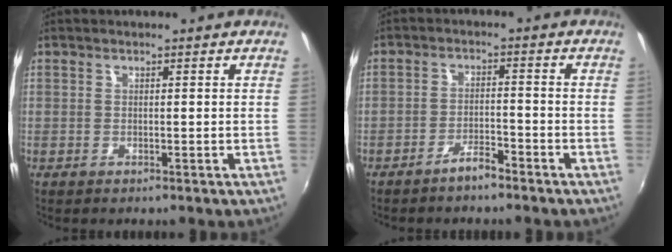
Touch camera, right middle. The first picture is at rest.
{"total": 3.5, "force": [-3.0, 0.6, 1.7], "torque": [-0.046, 0.005, -0.048]}